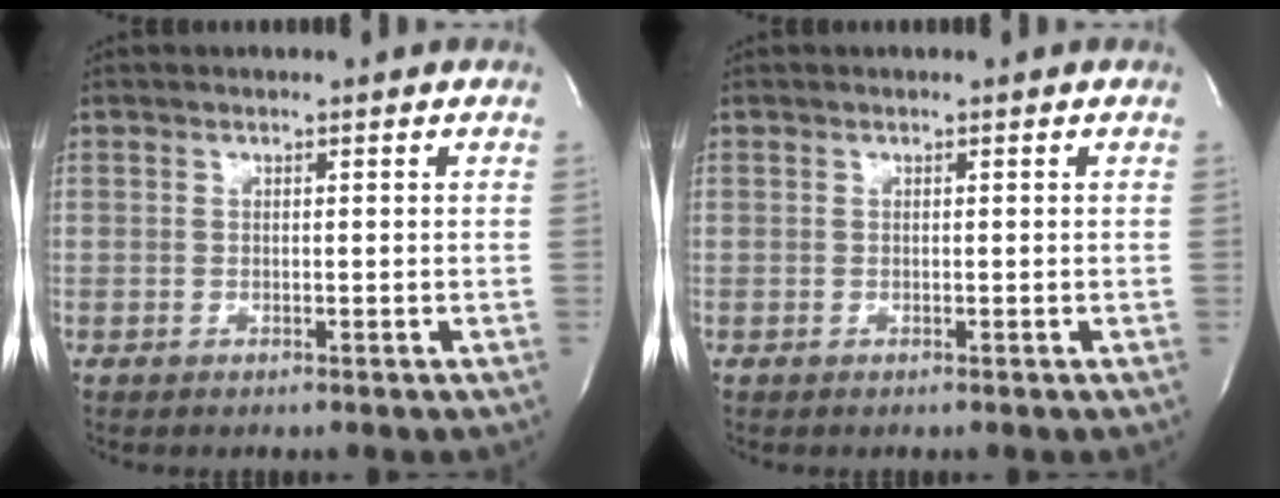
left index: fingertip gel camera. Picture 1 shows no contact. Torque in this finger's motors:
{"motor_torque": [0.00, 0.00, 0.00, 0.00]}